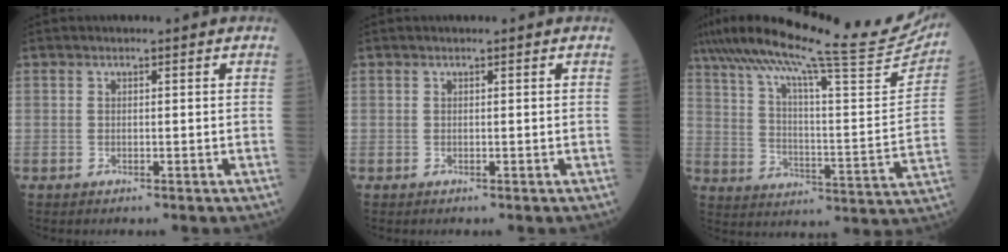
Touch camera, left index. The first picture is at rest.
{"total": 0.0}
{"total": 27.1, "force": [22.9, 1.6, 14.3], "torque": [-0.242, -0.028, 0.315]}